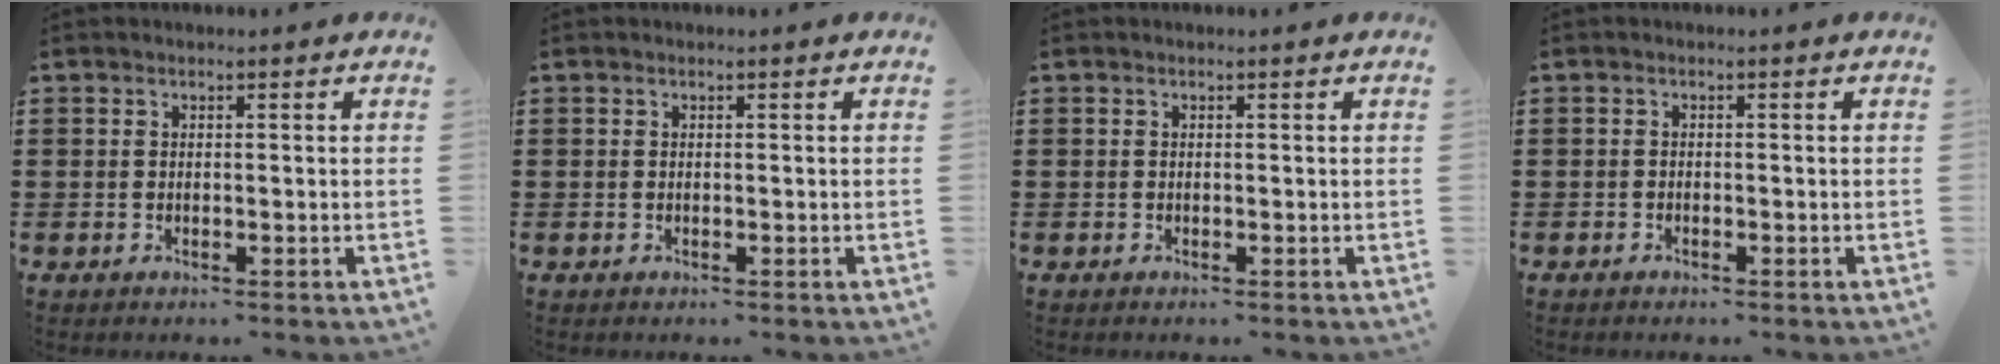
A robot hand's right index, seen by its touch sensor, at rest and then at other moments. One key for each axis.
{"total": 0.0}
{"total": 0.0}
{"total": 0.6, "fx": -0.5, "fy": 0.2, "fz": 0.1, "tx": -0.002, "ty": -0.001, "tz": -0.010}